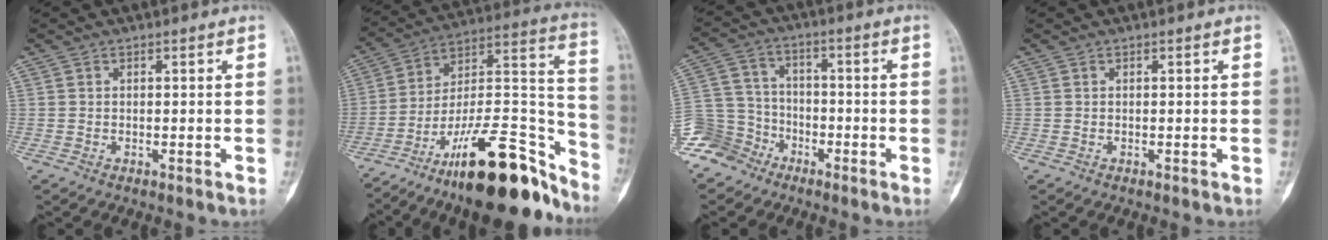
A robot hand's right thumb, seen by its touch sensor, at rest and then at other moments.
{"total": 26.5, "force": [-18.3, 8.2, 17.3], "torque": [-0.200, 0.118, -0.296]}
{"total": 9.0, "force": [-6.3, 6.5, 0.5], "torque": [0.015, 0.053, -0.132]}
{"total": 0.0}